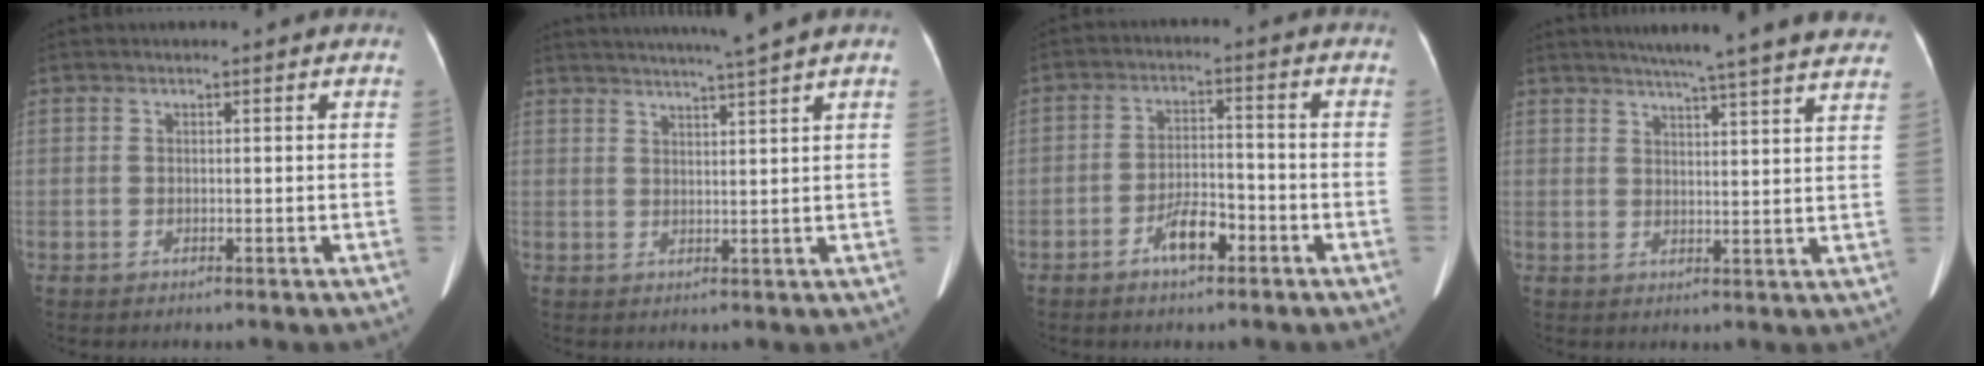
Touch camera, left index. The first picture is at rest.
{"total": 7.8, "force": [6.7, -1.8, 3.6], "torque": [-0.052, 0.005, 0.091]}
{"total": 5.4, "force": [-3.2, 1.9, 4.0], "torque": [-0.079, 0.007, -0.053]}
{"total": 19.7, "force": [17.3, 0.3, 9.4], "torque": [-0.136, -0.006, 0.209]}